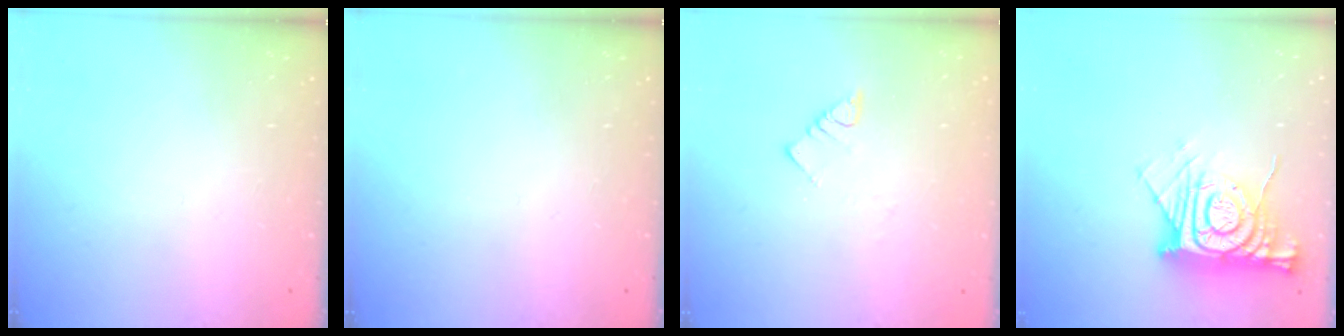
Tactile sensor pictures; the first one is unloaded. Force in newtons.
{"total": 0.0}
{"total": 4.0, "press": 4.0, "slide": 0.4}
{"total": 13.6, "press": 13.5, "slide": 1.3}